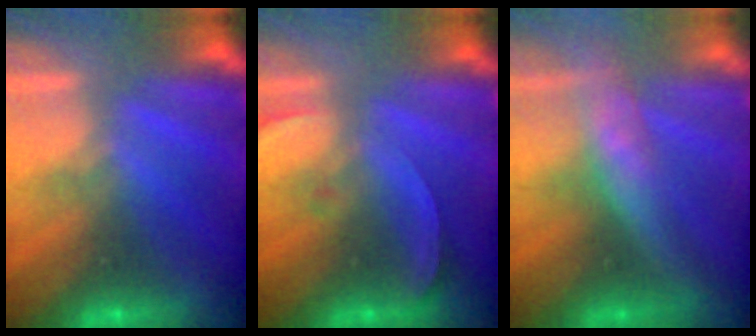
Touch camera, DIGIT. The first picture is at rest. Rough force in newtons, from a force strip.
{"total": 2.6}
{"total": 4.6}